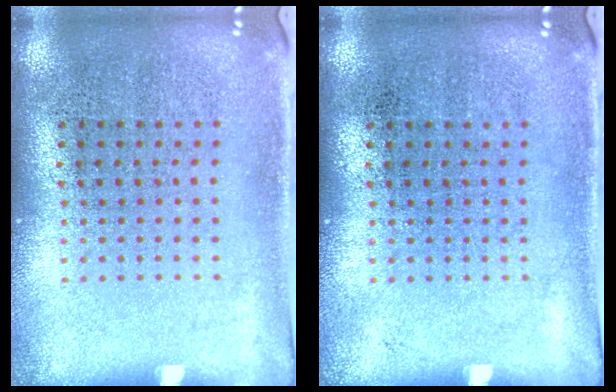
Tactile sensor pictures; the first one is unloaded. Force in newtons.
{"total": 0.0}